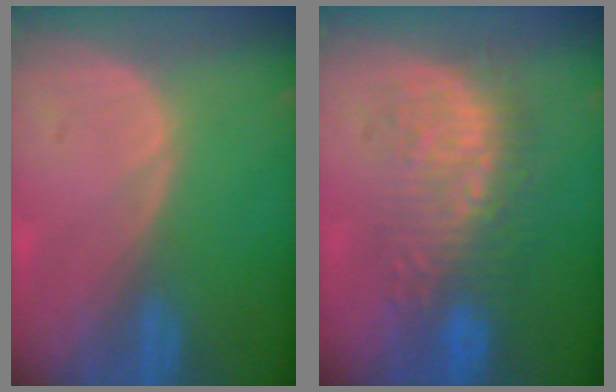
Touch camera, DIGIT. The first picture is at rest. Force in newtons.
{"total": 8.7, "press": 8.6, "slide": 1.2}